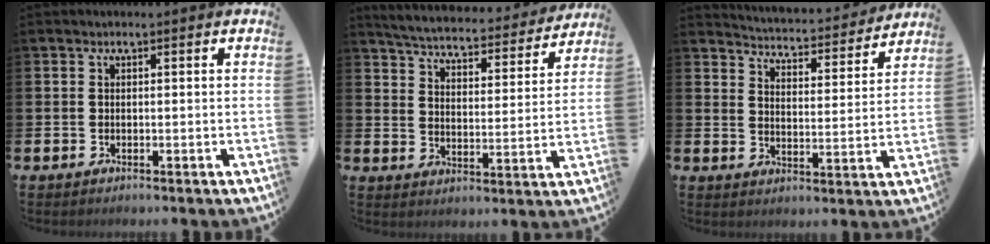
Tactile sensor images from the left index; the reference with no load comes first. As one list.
[{"total": 5.2, "force": [5.0, 0.5, 1.1], "torque": [-0.048, -0.042, 0.082]}, {"total": 4.4, "force": [4.4, 0.3, 0.4], "torque": [-0.022, -0.043, 0.070]}]